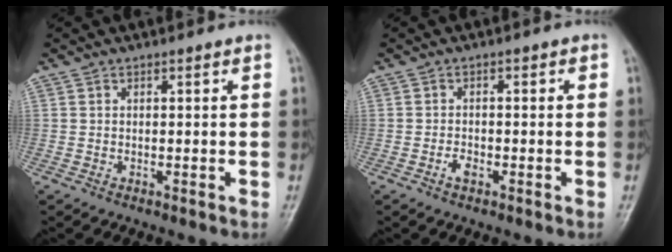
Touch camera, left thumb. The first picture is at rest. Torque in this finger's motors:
{"motor_torque": [-0.11, 0.05, -0.22, -0.20, 0.00]}